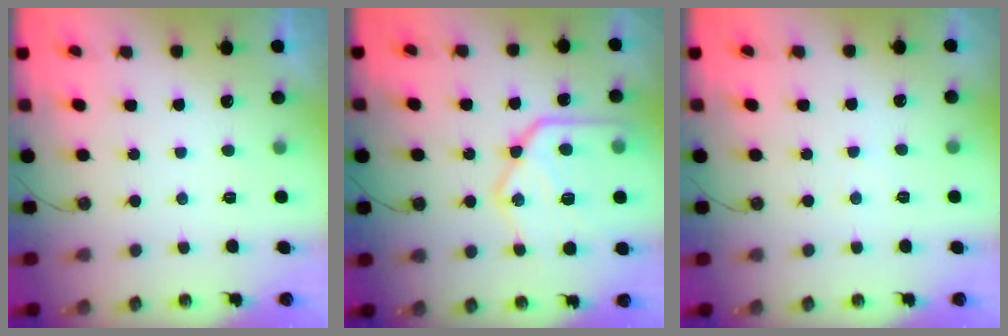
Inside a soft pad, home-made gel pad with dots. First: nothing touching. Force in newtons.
{"total": 23.0, "press": 22.9, "slide": 2.1}
{"total": 2.9, "press": 2.9, "slide": 0.5}